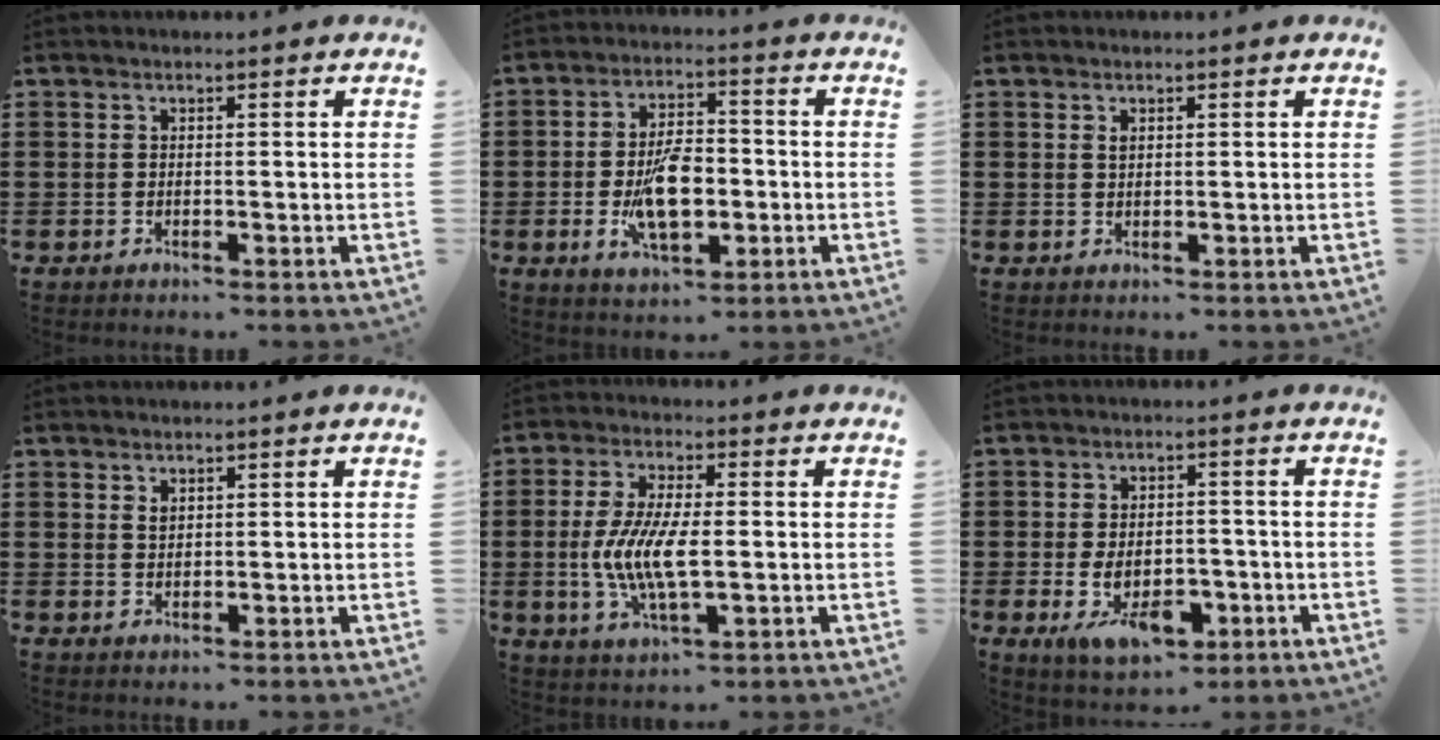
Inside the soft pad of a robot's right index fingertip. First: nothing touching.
{"total": 9.7, "force": [-1.8, 4.8, 8.3], "torque": [-0.150, -0.003, -0.036]}
{"total": 0.8, "force": [0.4, 0.5, 0.6], "torque": [-0.013, 0.002, 0.007]}
{"total": 1.1, "force": [0.6, 0.7, 0.6], "torque": [-0.014, 0.003, 0.011]}
{"total": 9.0, "force": [-1.0, 3.4, 8.2], "torque": [-0.185, -0.008, -0.025]}
{"total": 7.4, "force": [-2.7, 4.3, 5.3], "torque": [-0.084, -0.007, -0.052]}